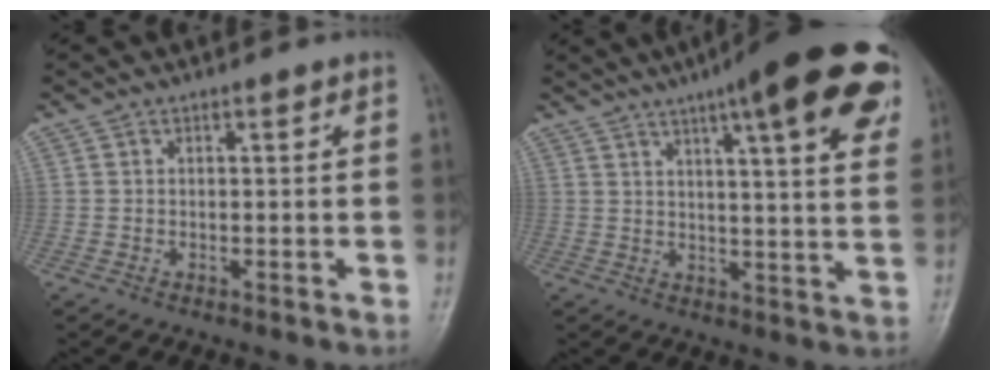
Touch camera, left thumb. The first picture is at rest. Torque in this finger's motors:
{"motor_torque": [0.83, 0.74, 1.92, -0.85, 0.12]}